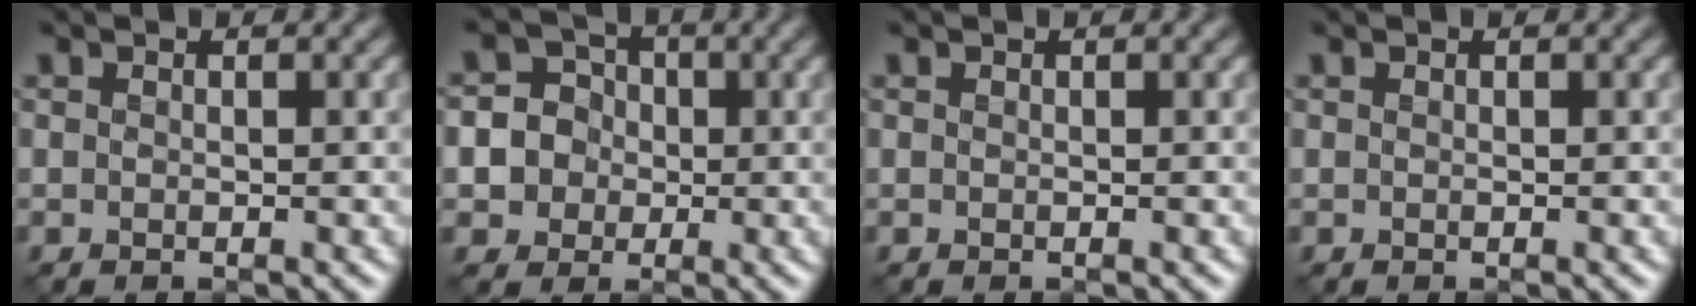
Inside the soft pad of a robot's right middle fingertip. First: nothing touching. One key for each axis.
{"total": 6.3, "fx": -0.3, "fy": 6.1, "fz": 1.8, "tx": -0.014, "ty": 0.026, "tz": -0.027}
{"total": 0.0}
{"total": 0.0}